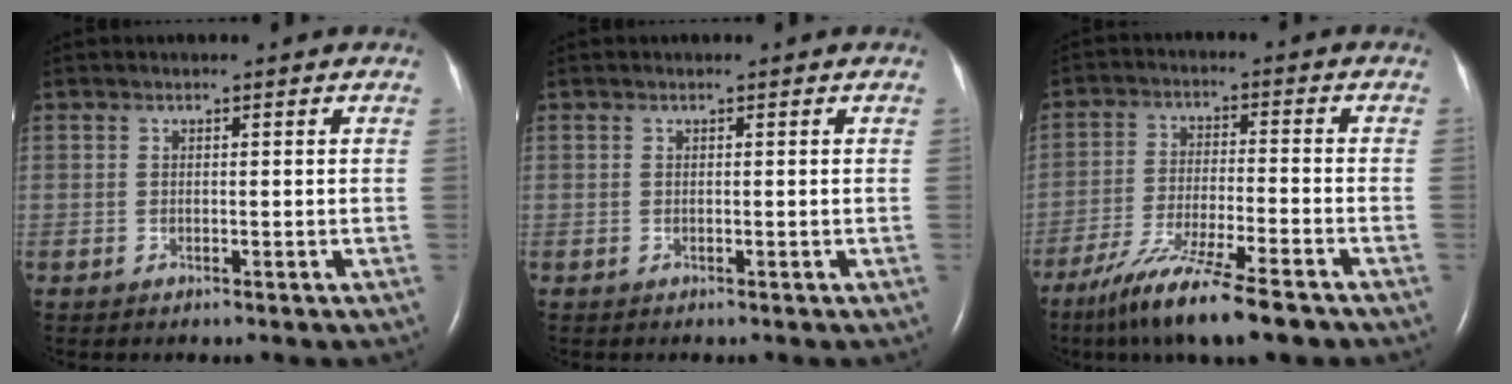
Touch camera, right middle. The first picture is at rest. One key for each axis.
{"total": 0.0}
{"total": 13.6, "fx": -10.2, "fy": 0.9, "fz": 9.0, "tx": -0.169, "ty": -0.043, "tz": -0.173}